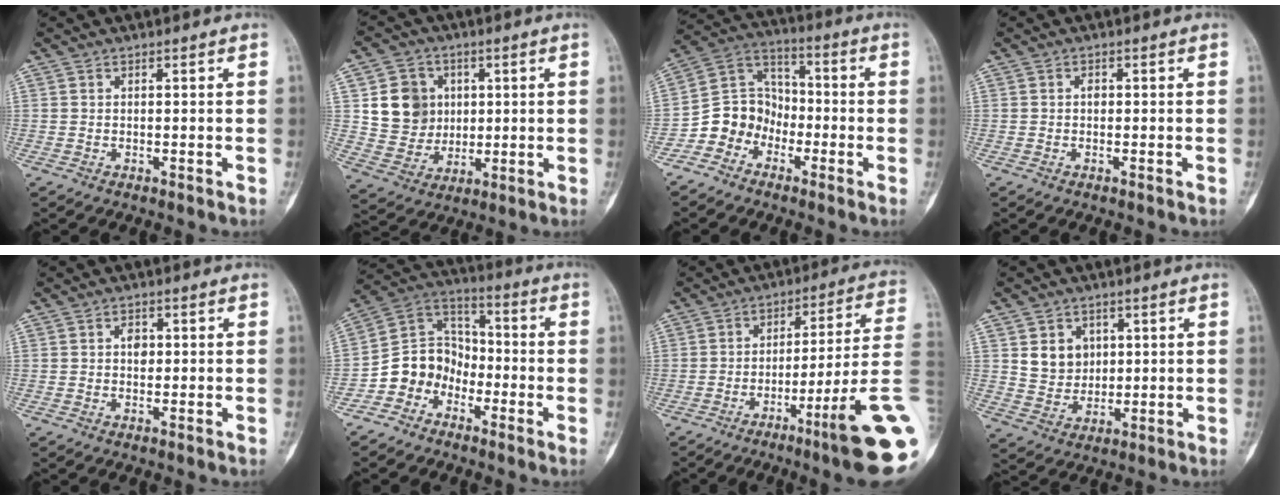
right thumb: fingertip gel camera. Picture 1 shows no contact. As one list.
[{"total": 11.3, "force": [2.4, 10.2, 4.4], "torque": [-0.035, -0.006, 0.053]}, {"total": 9.9, "force": [-4.7, 8.3, 2.7], "torque": [-0.016, 0.071, -0.100]}, {"total": 0.8, "force": [0.0, 0.6, 0.6], "torque": [-0.006, 0.003, -0.001]}, {"total": 2.2, "force": [0.3, 1.6, 1.4], "torque": [-0.014, 0.004, 0.005]}, {"total": 10.3, "force": [-4.9, 8.5, 3.1], "torque": [-0.023, 0.075, -0.106]}, {"total": 18.2, "force": [-6.9, 0.2, 16.8], "torque": [-0.194, 0.030, -0.108]}, {"total": 7.0, "force": [2.1, 5.9, 3.1], "torque": [-0.024, -0.013, 0.045]}]